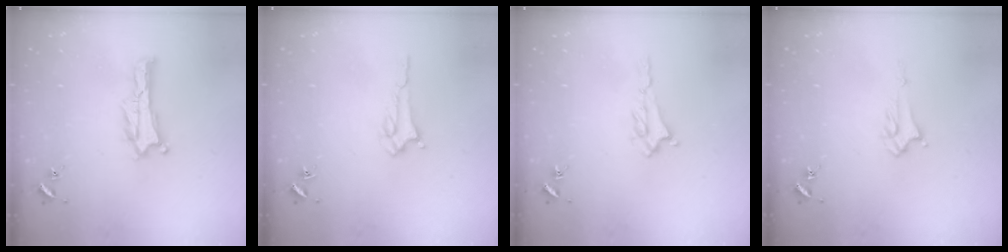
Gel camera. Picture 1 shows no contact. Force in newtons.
{"total": 1.5, "press": 1.5, "slide": 0.2}
{"total": 1.2, "press": 1.1, "slide": 0.5}
{"total": 2.4, "press": 2.4, "slide": 0.3}